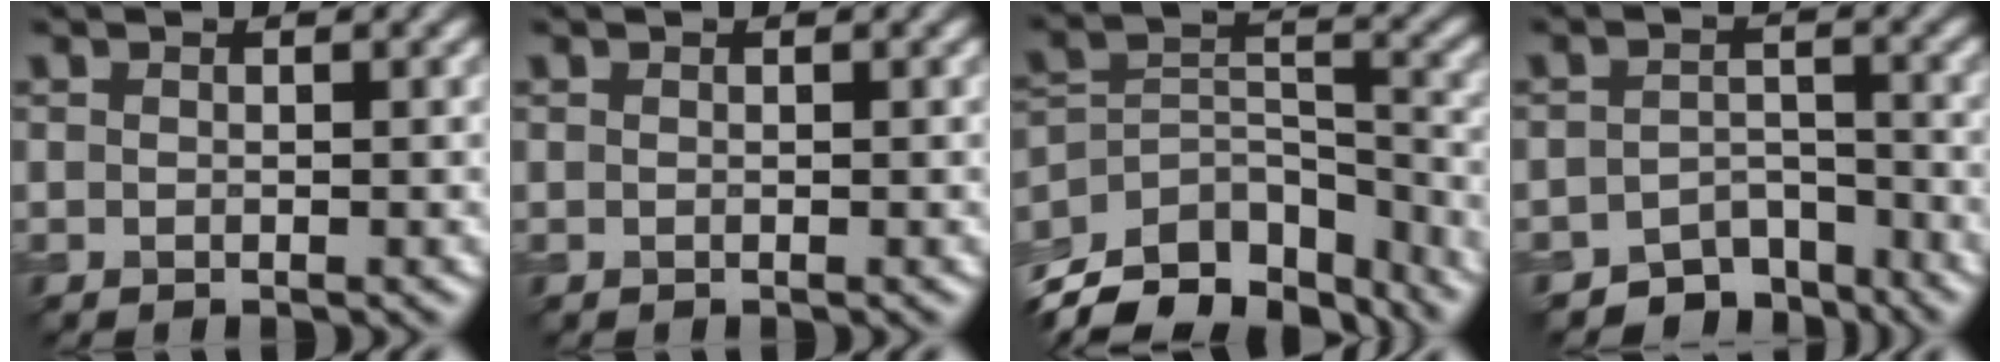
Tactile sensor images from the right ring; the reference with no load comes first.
{"total": 0.0}
{"total": 11.6, "force": [-9.3, 5.4, 4.4], "torque": [-0.085, 0.016, -0.150]}
{"total": 4.7, "force": [-4.0, 2.2, 1.1], "torque": [-0.003, -0.005, -0.063]}